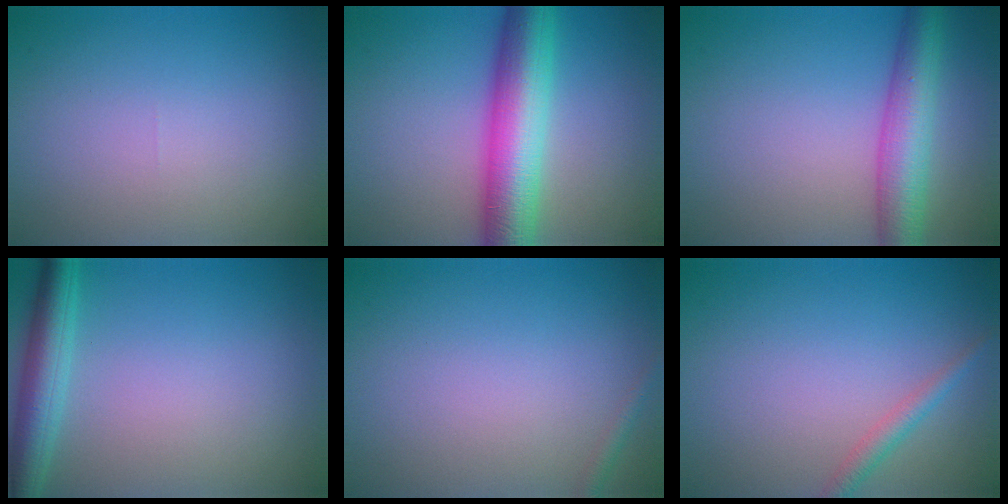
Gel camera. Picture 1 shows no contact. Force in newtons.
{"total": 9.0, "press": 9.0, "slide": 0.1}
{"total": 5.7, "press": 5.7, "slide": 0.1}
{"total": 3.9, "press": 3.9, "slide": 0.3}
{"total": 0.8, "press": 0.8, "slide": 0.1}
{"total": 1.6, "press": 1.6, "slide": 0.1}